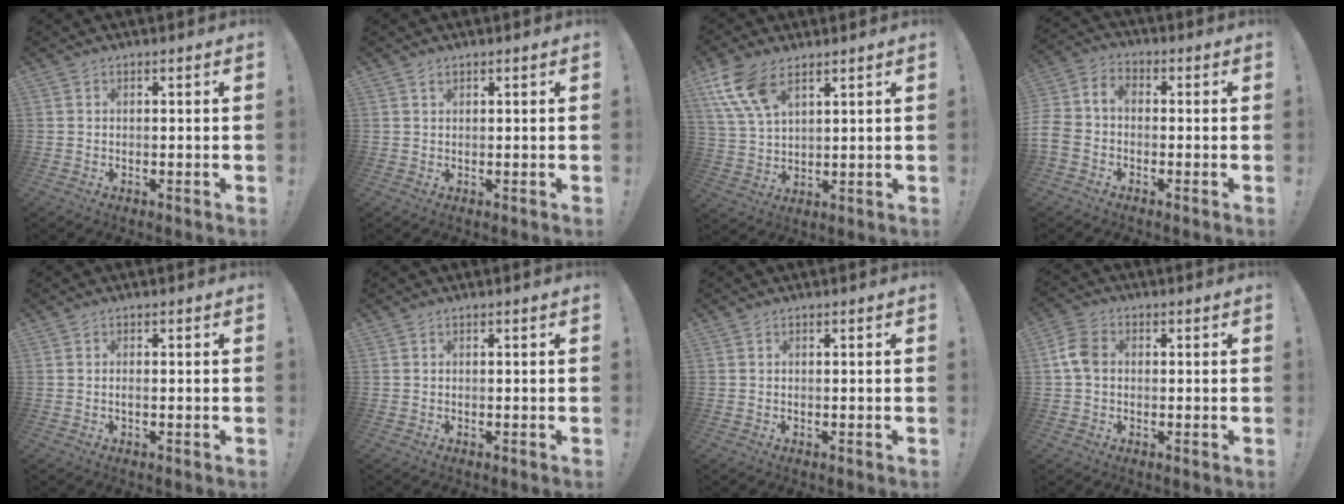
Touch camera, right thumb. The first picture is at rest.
{"total": 0.8, "force": [0.6, 0.4, 0.4], "torque": [-0.005, -0.002, 0.011]}
{"total": 10.8, "force": [6.5, 5.3, 6.9], "torque": [-0.138, -0.023, 0.126]}
{"total": 6.4, "force": [-2.7, 4.4, 3.8], "torque": [-0.092, 0.016, -0.048]}
{"total": 0.9, "force": [-0.5, 0.0, 0.8], "torque": [-0.022, 0.004, -0.008]}
{"total": 0.0}
{"total": 0.0}
{"total": 6.8, "force": [0.3, 4.9, 4.7], "torque": [-0.095, 0.013, 0.010]}